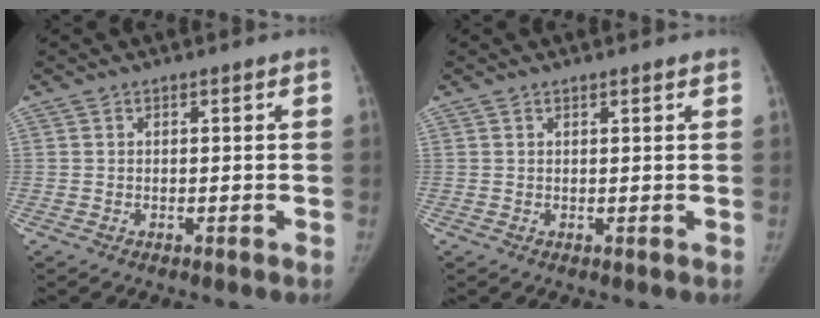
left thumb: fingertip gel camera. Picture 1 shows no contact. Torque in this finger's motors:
{"motor_torque": [-0.37, -0.24, -0.47, 0.13, -0.05]}